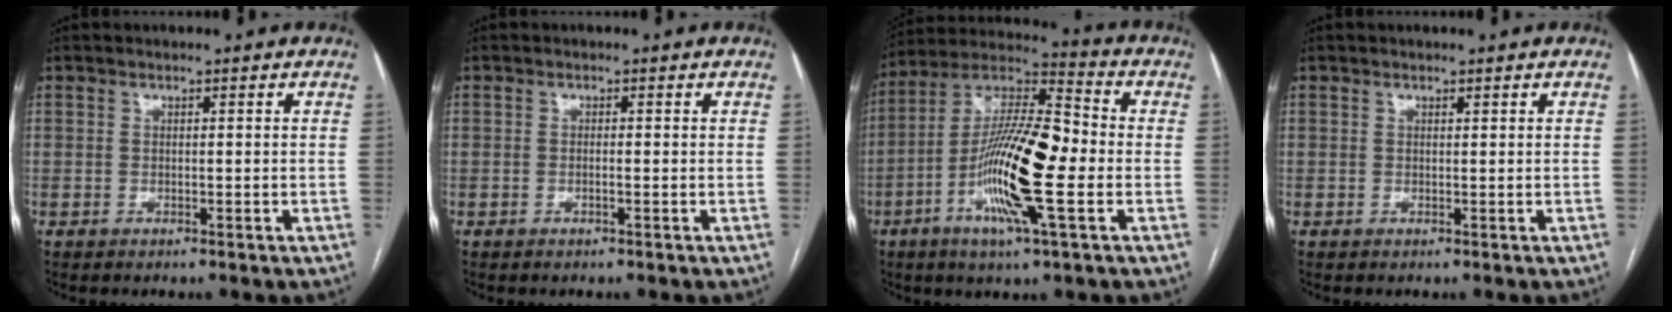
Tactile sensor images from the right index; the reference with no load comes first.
{"total": 0.6, "force": [-0.2, 0.0, 0.6], "torque": [-0.010, 0.002, -0.001]}
{"total": 17.3, "force": [-4.1, 1.9, 16.7], "torque": [-0.323, 0.003, -0.078]}
{"total": 0.0}